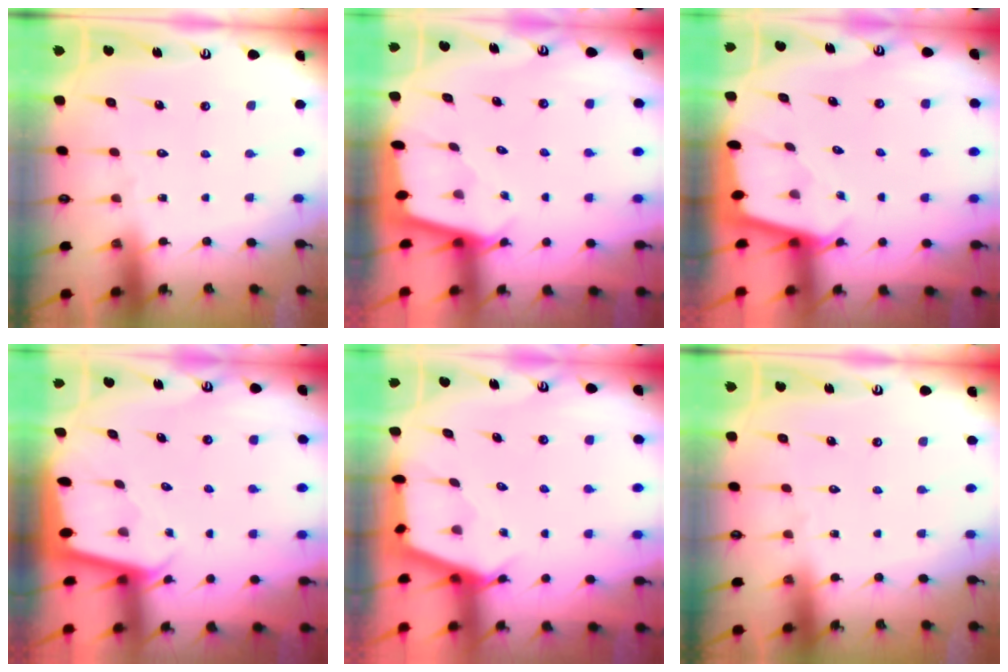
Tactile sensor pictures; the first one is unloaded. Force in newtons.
{"total": 1.8, "press": 1.8, "slide": 0.1}
{"total": 1.7, "press": 1.6, "slide": 0.1}
{"total": 1.9, "press": 1.9, "slide": 0.1}
{"total": 3.1, "press": 3.1, "slide": 0.3}
{"total": 0.0}